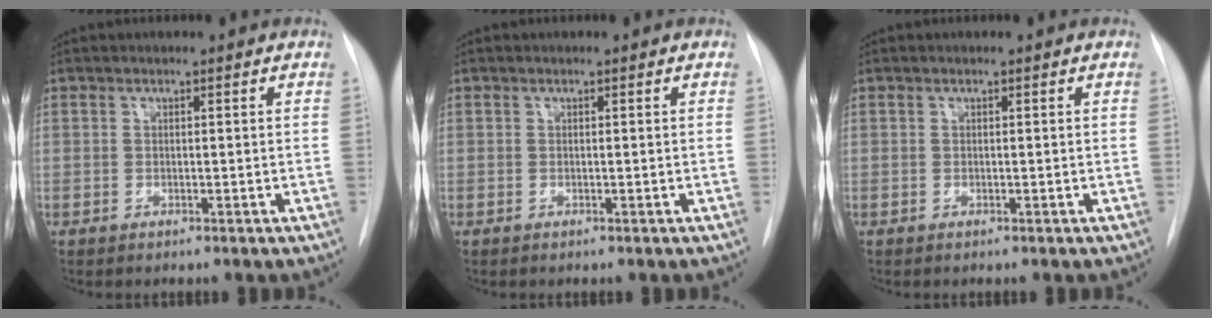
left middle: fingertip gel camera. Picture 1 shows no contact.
{"total": 0.0}
{"total": 0.0}